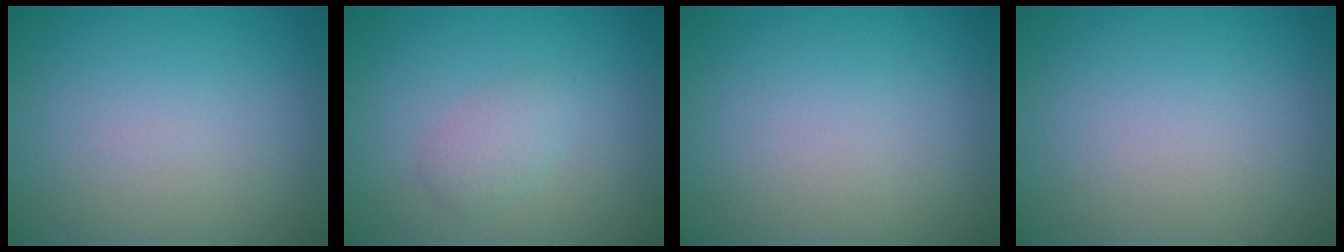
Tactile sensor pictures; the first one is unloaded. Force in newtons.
{"total": 1.7, "press": 1.7, "slide": 0.1}
{"total": 0.0}
{"total": 0.0}